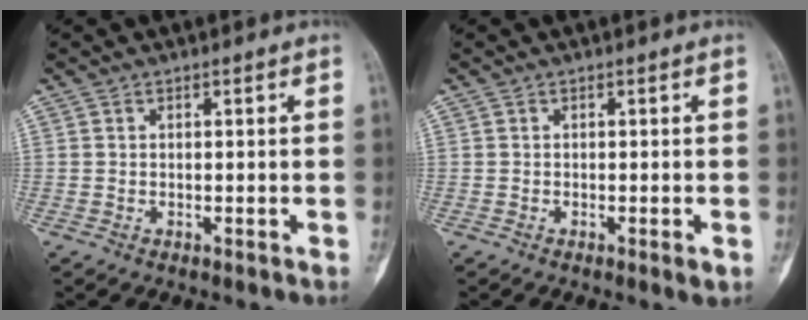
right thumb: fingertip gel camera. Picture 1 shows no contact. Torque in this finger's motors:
{"motor_torque": [0.10, -0.04, -0.01, -0.10, 0.02]}